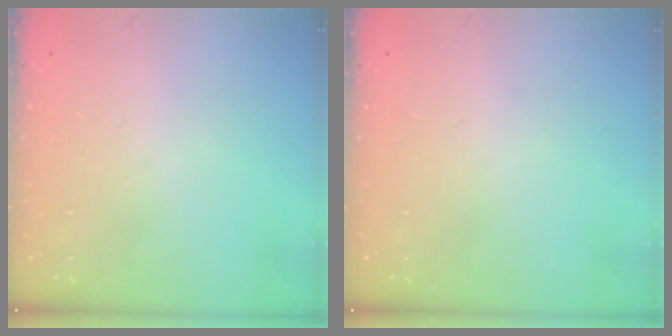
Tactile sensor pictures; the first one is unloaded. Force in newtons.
{"total": 0.0}